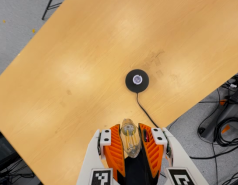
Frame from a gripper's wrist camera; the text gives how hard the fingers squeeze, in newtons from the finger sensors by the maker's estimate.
{"total": 20.1, "left": 22.4, "right": 17.8}